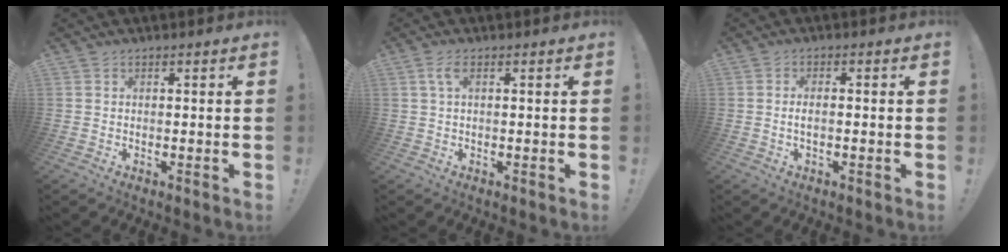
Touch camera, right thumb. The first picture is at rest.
{"total": 2.8, "force": [0.9, 0.8, 2.5], "torque": [-0.049, 0.002, 0.013]}
{"total": 2.4, "force": [-0.3, 0.8, 2.2], "torque": [-0.039, 0.004, -0.007]}